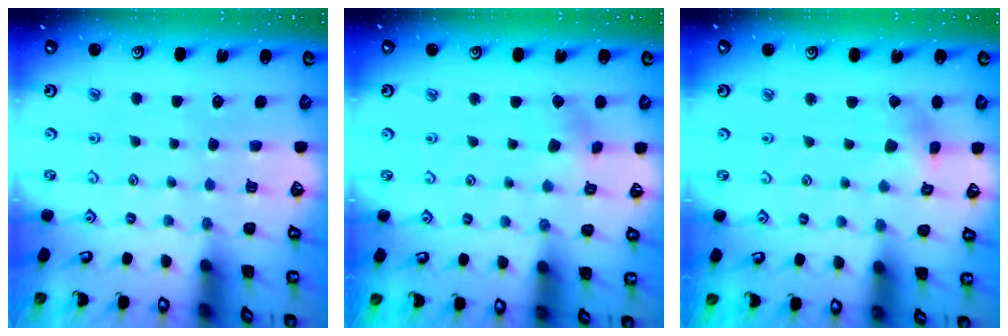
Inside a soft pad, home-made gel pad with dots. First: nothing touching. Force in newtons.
{"total": 3.1, "press": 3.0, "slide": 0.4}
{"total": 2.9, "press": 2.9, "slide": 0.2}